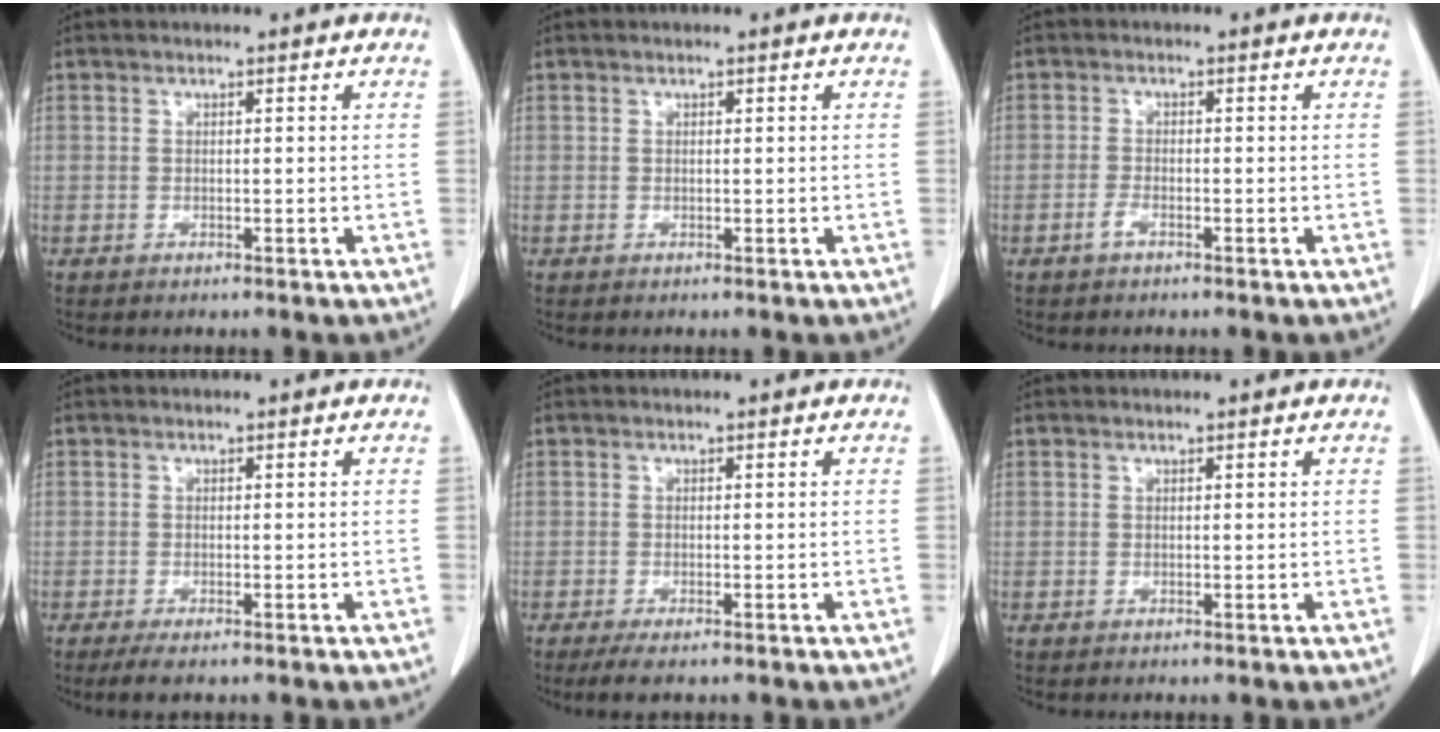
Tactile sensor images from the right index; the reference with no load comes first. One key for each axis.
{"total": 0.0}
{"total": 1.4, "fx": -1.0, "fy": 0.3, "fz": 1.0, "tx": -0.022, "ty": 0.001, "tz": -0.020}
{"total": 2.5, "fx": -1.8, "fy": 0.6, "fz": 1.7, "tx": -0.027, "ty": -0.007, "tz": -0.027}
{"total": 3.2, "fx": -2.4, "fy": 0.8, "fz": 2.0, "tx": -0.033, "ty": -0.009, "tz": -0.035}
{"total": 0.0}